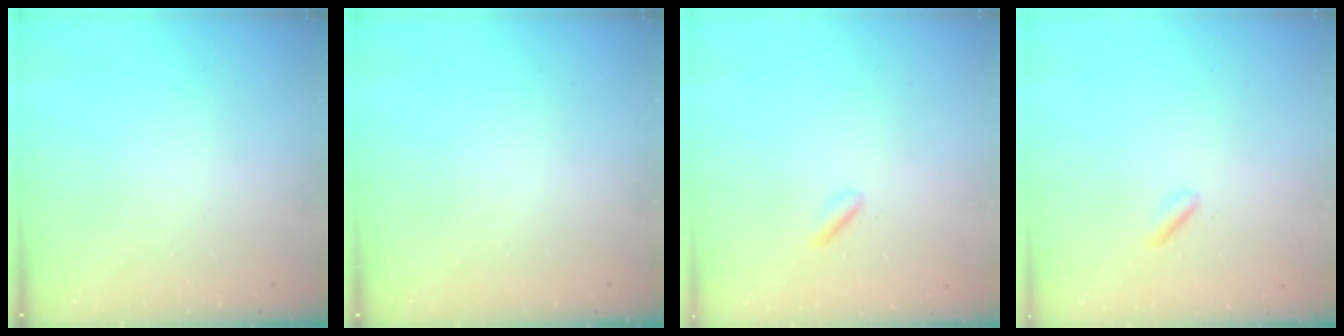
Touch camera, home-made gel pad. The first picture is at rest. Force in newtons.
{"total": 0.0}
{"total": 1.5, "press": 1.3, "slide": 0.7}
{"total": 1.5, "press": 1.3, "slide": 0.7}